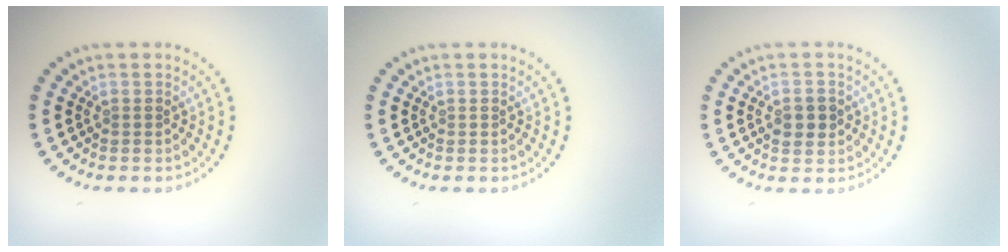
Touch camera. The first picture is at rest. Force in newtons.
{"total": 0.0}
{"total": 2.3, "press": 2.2, "slide": 0.2}